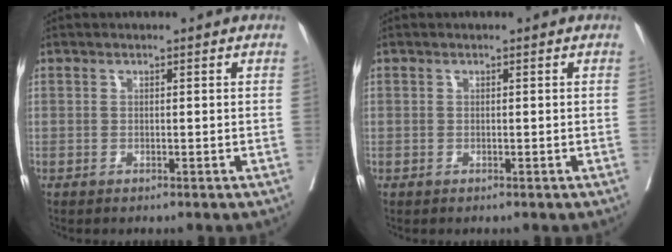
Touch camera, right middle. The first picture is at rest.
{"total": 0.0}